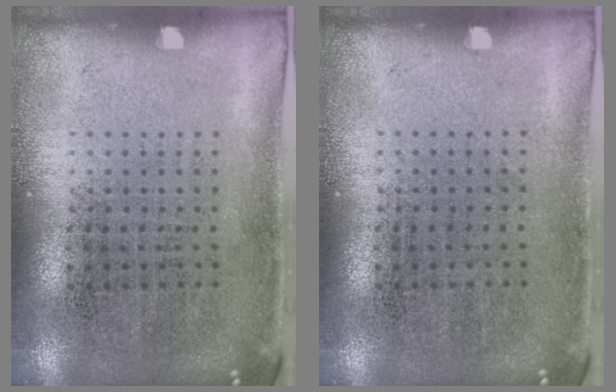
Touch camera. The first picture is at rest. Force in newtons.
{"total": 0.0}